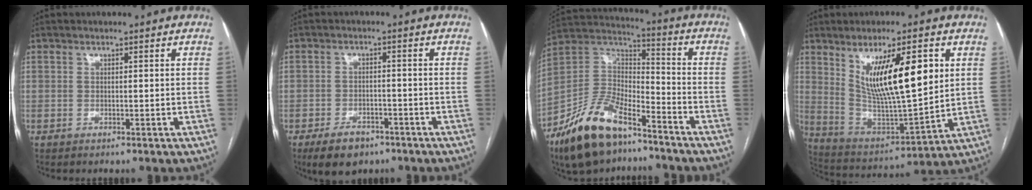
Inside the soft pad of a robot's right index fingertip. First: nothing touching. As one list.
[{"total": 5.9, "force": [-4.0, 3.1, 3.0], "torque": [-0.056, -0.001, -0.060]}, {"total": 17.1, "force": [-12.2, 6.5, 10.1], "torque": [-0.206, 0.012, -0.222]}, {"total": 16.4, "force": [5.6, 2.9, 15.1], "torque": [-0.267, -0.008, 0.109]}]